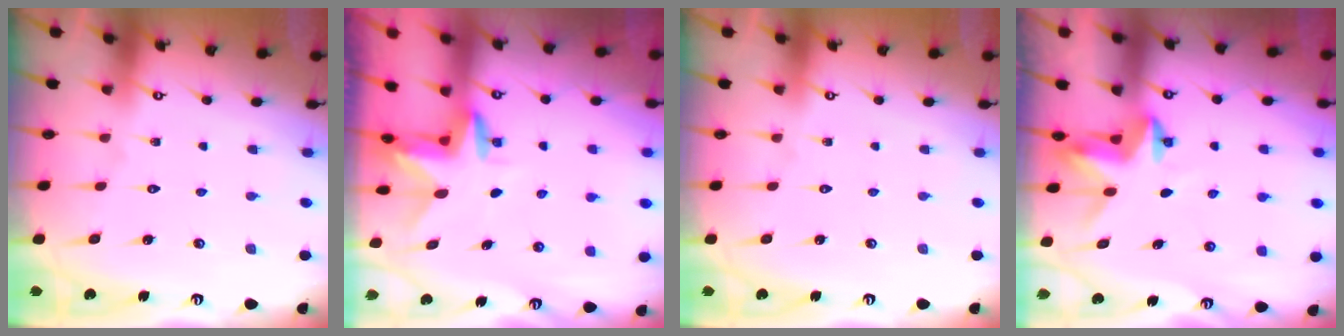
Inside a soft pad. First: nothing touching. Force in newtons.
{"total": 3.0, "press": 3.0, "slide": 0.2}
{"total": 0.0}
{"total": 3.4, "press": 3.4, "slide": 0.2}